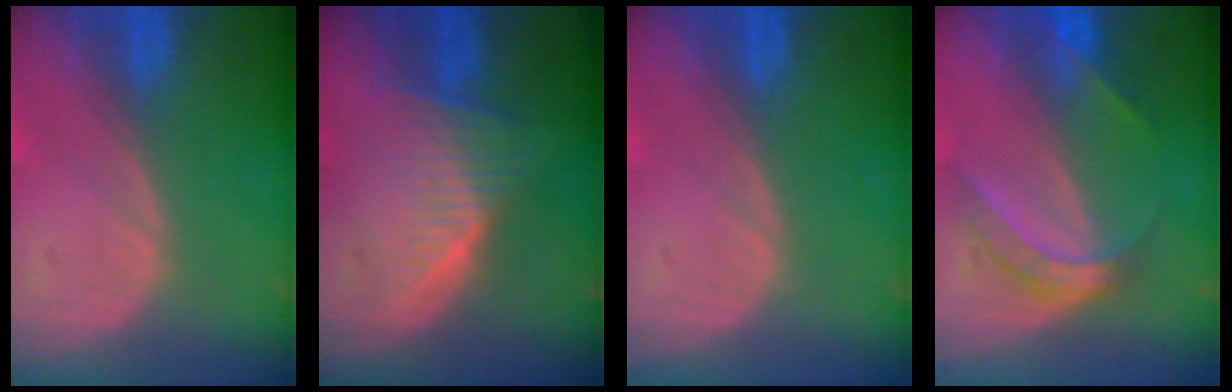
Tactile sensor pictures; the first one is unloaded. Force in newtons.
{"total": 6.7, "press": 6.2, "slide": 2.5}
{"total": 0.0}
{"total": 6.1, "press": 5.1, "slide": 3.2}